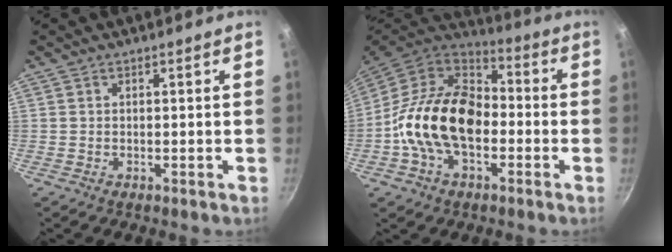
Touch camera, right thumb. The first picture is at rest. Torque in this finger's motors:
{"motor_torque": [2.37, 2.64, 1.36, -1.41, 0.26]}